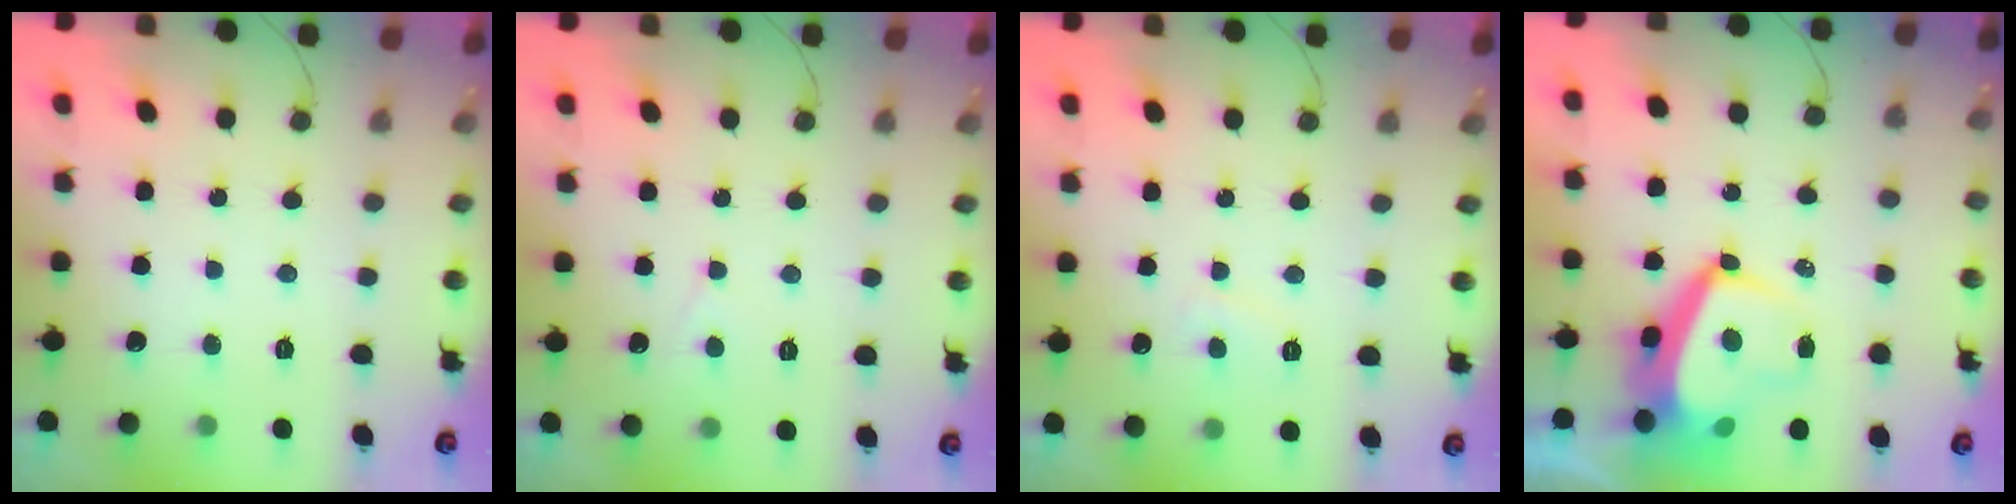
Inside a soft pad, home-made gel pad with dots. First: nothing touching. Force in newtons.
{"total": 2.6, "press": 2.6, "slide": 0.3}
{"total": 2.4, "press": 2.3, "slide": 0.5}
{"total": 7.6, "press": 7.5, "slide": 0.9}